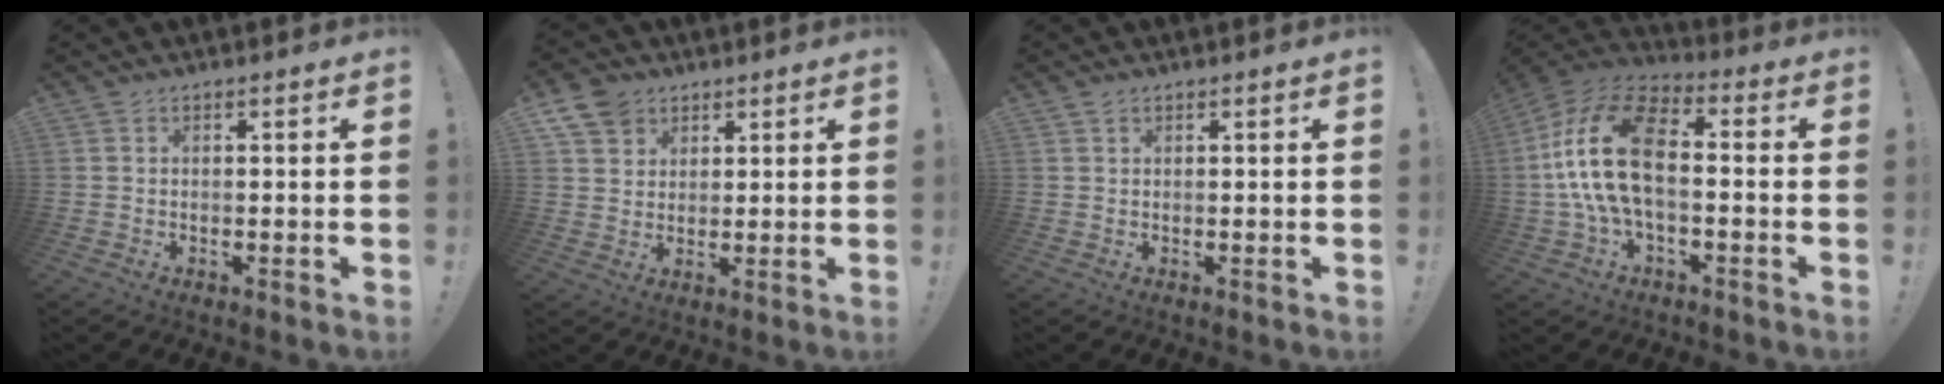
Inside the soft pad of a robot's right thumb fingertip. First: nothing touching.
{"total": 7.9, "force": [5.0, 5.6, 2.4], "torque": [-0.037, -0.028, 0.099]}
{"total": 0.6, "force": [0.5, 0.1, 0.4], "torque": [-0.016, 0.003, 0.011]}
{"total": 19.1, "force": [0.1, 10.5, 16.0], "torque": [-0.310, 0.020, 0.008]}